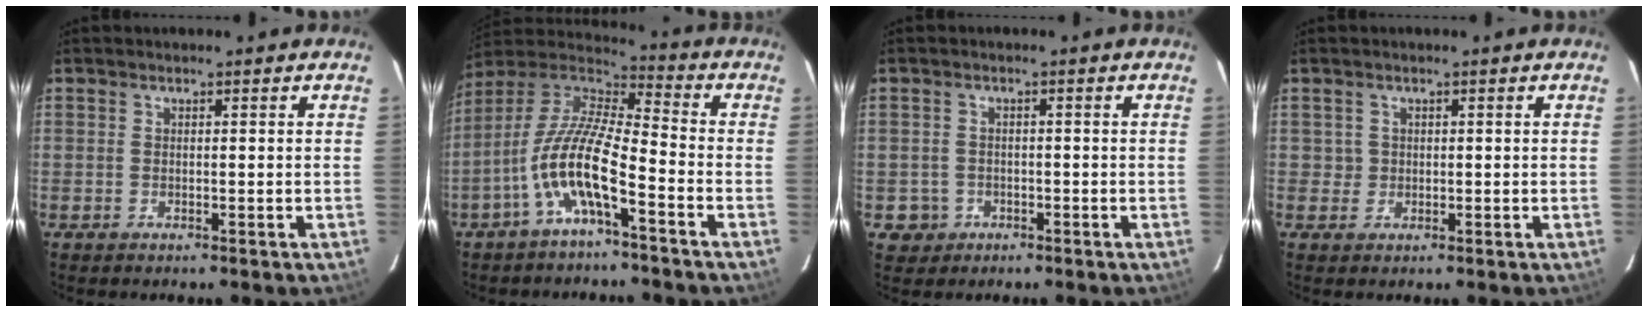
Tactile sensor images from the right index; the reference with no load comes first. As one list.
[{"total": 13.0, "force": [-5.7, 2.7, 11.3], "torque": [-0.227, 0.002, -0.115]}, {"total": 3.7, "force": [-1.2, 3.5, 0.3], "torque": [-0.015, 0.013, -0.013]}, {"total": 1.6, "force": [0.2, 1.6, -0.2], "torque": [0.009, 0.006, 0.005]}]